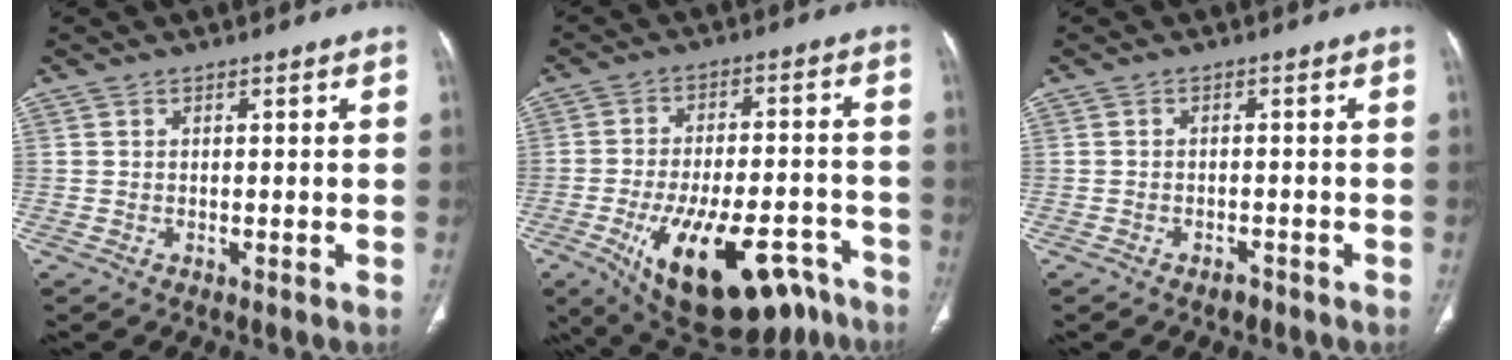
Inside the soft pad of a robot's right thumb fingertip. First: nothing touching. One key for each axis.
{"total": 22.7, "fx": -12.6, "fy": 10.1, "fz": 15.9, "tx": -0.213, "ty": 0.048, "tz": -0.179}
{"total": 1.6, "fx": -1.2, "fy": 0.8, "fz": 0.6, "tx": -0.013, "ty": 0.005, "tz": -0.017}